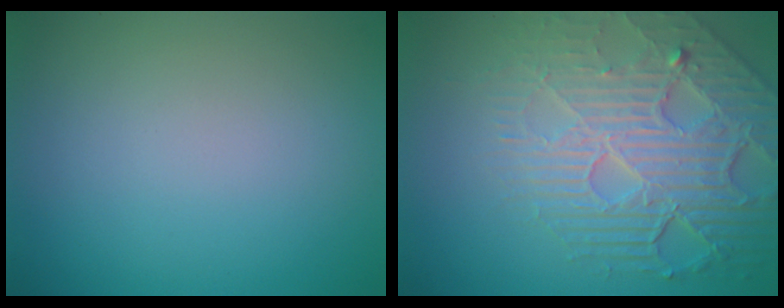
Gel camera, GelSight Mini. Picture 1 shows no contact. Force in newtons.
{"total": 6.7, "press": 5.3, "slide": 4.1}